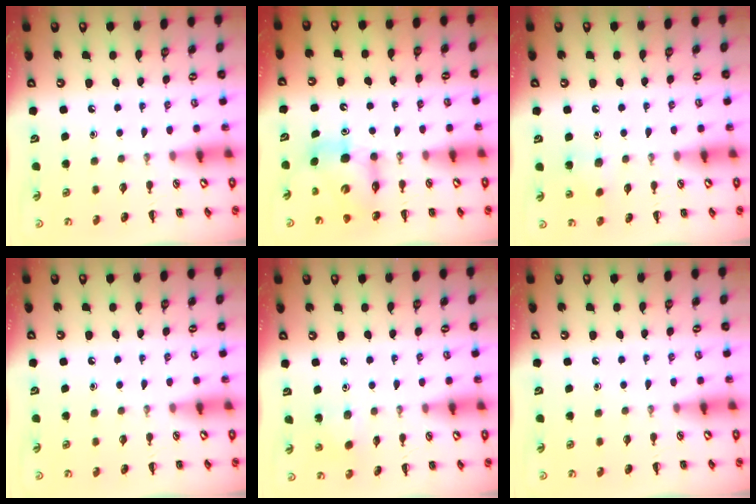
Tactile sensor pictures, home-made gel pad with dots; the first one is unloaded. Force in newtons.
{"total": 7.1, "press": 7.0, "slide": 1.2}
{"total": 6.5, "press": 6.3, "slide": 1.7}
{"total": 0.0}
{"total": 2.9, "press": 2.8, "slide": 0.6}
{"total": 0.0}